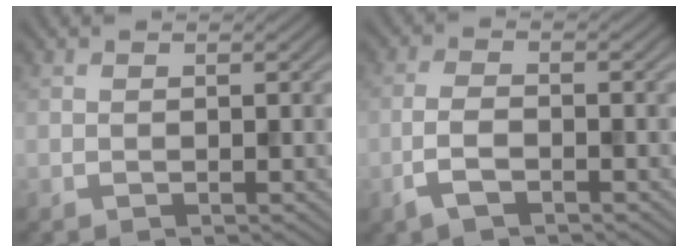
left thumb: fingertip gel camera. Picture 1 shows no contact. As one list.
[{"total": 3.5, "force": [-2.0, 1.2, 2.6], "torque": [-0.064, 0.000, -0.046]}]